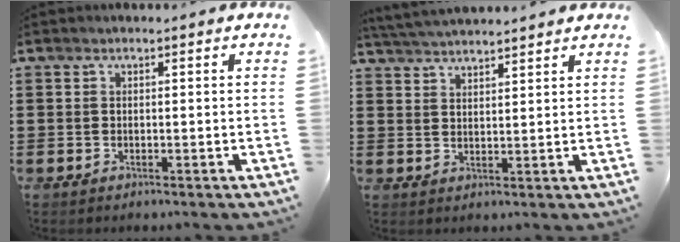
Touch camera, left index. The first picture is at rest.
{"total": 3.4, "force": [3.4, -0.3, 0.3], "torque": [-0.018, -0.010, 0.063]}